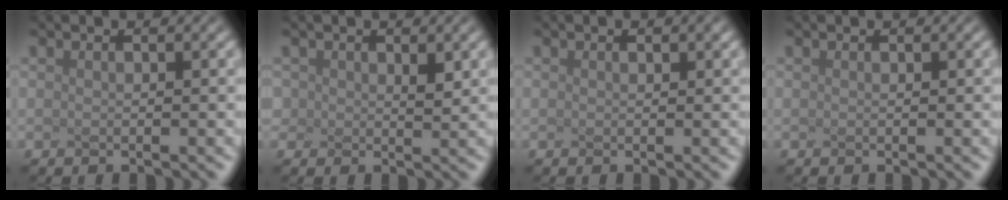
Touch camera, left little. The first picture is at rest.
{"total": 1.1, "force": [-0.3, -0.8, -0.7], "torque": [-0.020, -0.012, 0.041]}
{"total": 0.7, "force": [0.3, 0.2, 0.6], "torque": [-0.008, -0.001, 0.009]}
{"total": 0.0}